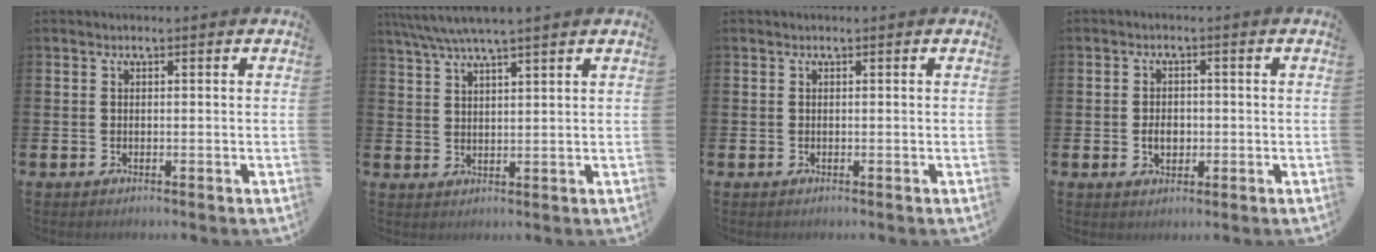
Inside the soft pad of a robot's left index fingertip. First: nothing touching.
{"total": 4.7, "force": [4.2, -0.2, 2.0], "torque": [-0.057, -0.011, 0.077]}
{"total": 0.0}
{"total": 2.8, "force": [-0.4, 2.0, 1.8], "torque": [-0.013, -0.005, -0.015]}